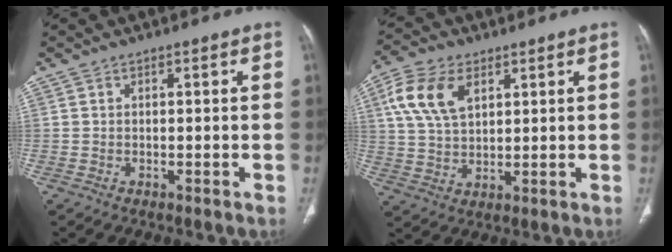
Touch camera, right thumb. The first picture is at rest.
{"total": 10.9, "force": [4.3, 6.4, 7.6], "torque": [-0.151, -0.002, 0.085]}